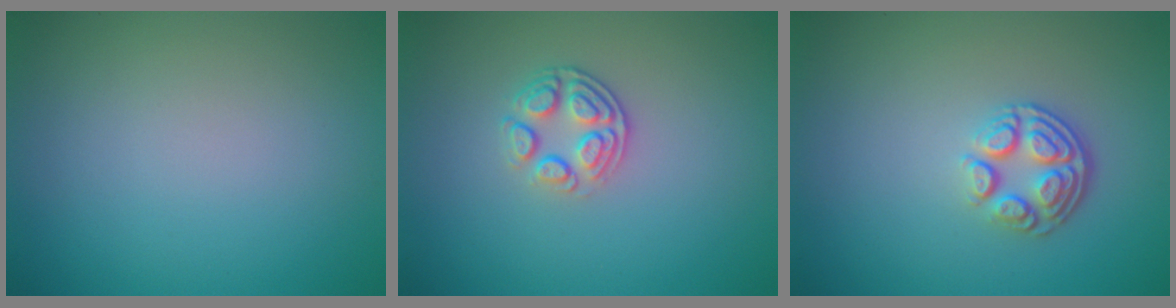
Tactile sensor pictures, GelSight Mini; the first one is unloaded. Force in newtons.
{"total": 2.7, "press": 2.3, "slide": 1.4}
{"total": 3.7, "press": 2.7, "slide": 2.6}